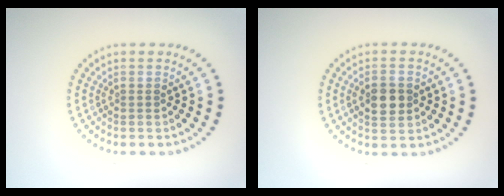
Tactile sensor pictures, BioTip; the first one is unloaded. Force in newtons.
{"total": 3.3, "press": 3.3, "slide": 0.1}